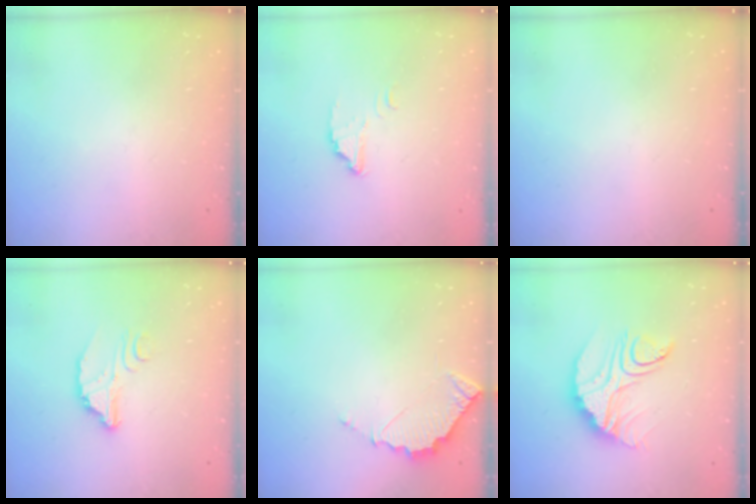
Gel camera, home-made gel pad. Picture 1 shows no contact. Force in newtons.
{"total": 2.8, "press": 2.8, "slide": 0.1}
{"total": 0.0}
{"total": 4.2, "press": 4.2, "slide": 0.2}
{"total": 4.2, "press": 4.2, "slide": 0.3}
{"total": 12.7, "press": 12.6, "slide": 0.9}